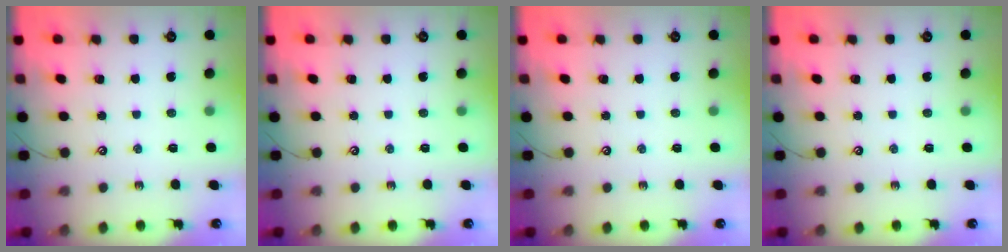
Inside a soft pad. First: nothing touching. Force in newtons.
{"total": 0.0}
{"total": 0.0}
{"total": 0.0}